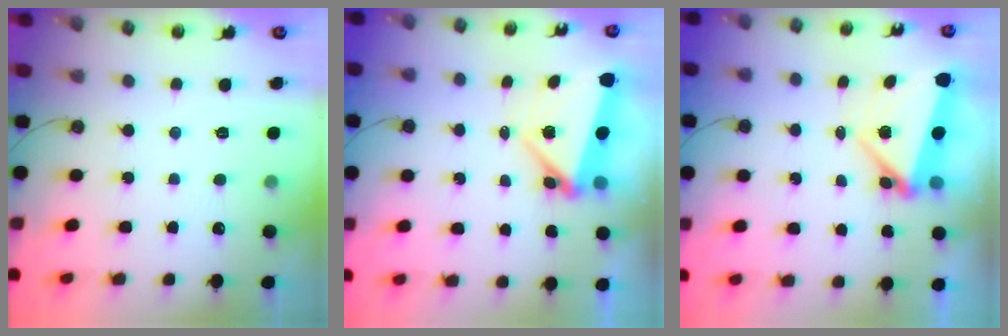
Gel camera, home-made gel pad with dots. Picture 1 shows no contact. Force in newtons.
{"total": 5.1, "press": 4.8, "slide": 1.6}
{"total": 5.1, "press": 4.8, "slide": 1.6}